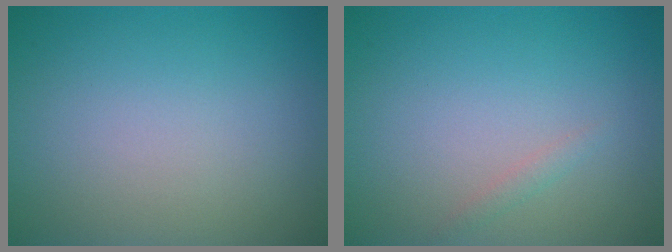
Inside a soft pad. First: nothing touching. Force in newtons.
{"total": 0.7, "press": 0.7, "slide": 0.1}